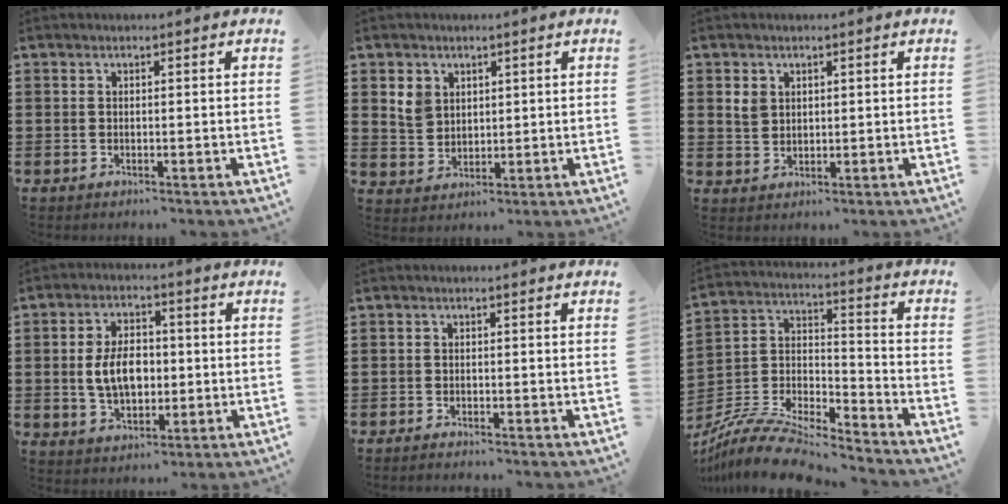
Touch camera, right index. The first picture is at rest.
{"total": 4.1, "force": [1.9, 3.4, 1.4], "torque": [-0.033, 0.008, 0.034]}
{"total": 2.3, "force": [1.1, 1.9, 0.9], "torque": [-0.023, 0.007, 0.021]}
{"total": 7.0, "force": [-0.2, 4.5, 5.4], "torque": [-0.104, 0.003, -0.011]}
{"total": 1.0, "force": [-1.0, 0.0, 0.0], "torque": [-0.004, 0.000, -0.020]}
{"total": 10.6, "force": [-9.6, 2.3, 3.8], "torque": [-0.081, 0.017, -0.192]}